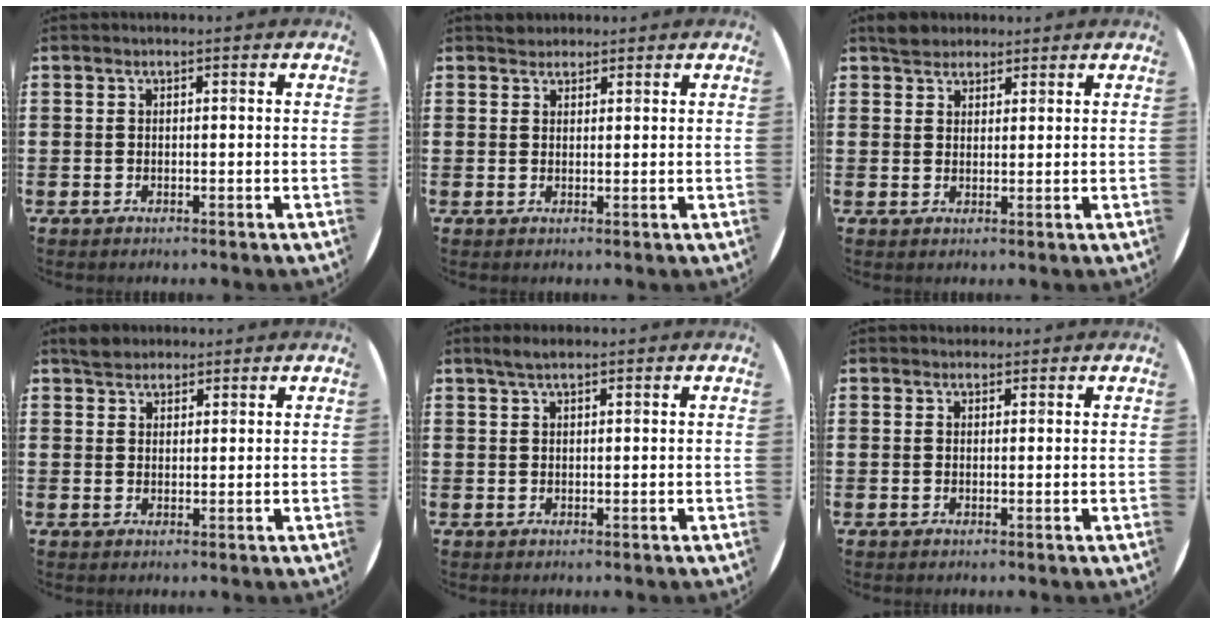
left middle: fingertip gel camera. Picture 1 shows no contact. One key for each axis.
{"total": 1.6, "fx": 1.5, "fy": 0.6, "fz": -0.2, "tx": 0.010, "ty": 0.002, "tz": 0.029}
{"total": 2.7, "fx": 2.5, "fy": 1.1, "fz": -0.1, "tx": 0.004, "ty": 0.005, "tz": 0.048}
{"total": 2.6, "fx": 2.3, "fy": 1.1, "fz": 0.1, "tx": 0.002, "ty": 0.005, "tz": 0.044}
{"total": 1.8, "fx": 1.4, "fy": 0.3, "fz": 1.0, "tx": -0.020, "ty": 0.005, "tz": 0.024}
{"total": 0.8, "fx": 0.8, "fy": 0.3, "fz": -0.1, "tx": 0.011, "ty": 0.001, "tz": 0.013}